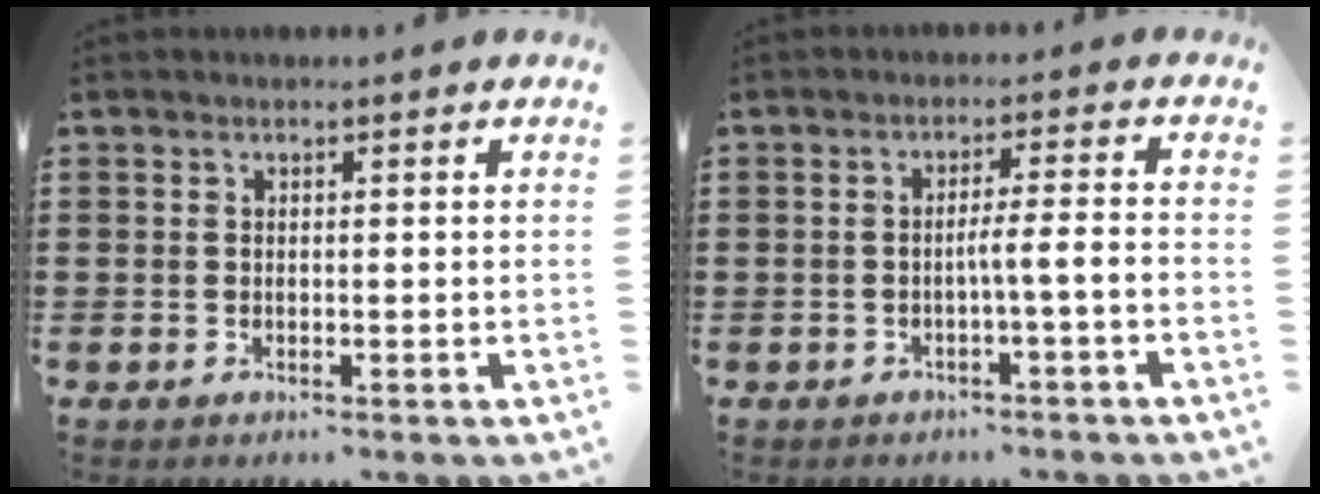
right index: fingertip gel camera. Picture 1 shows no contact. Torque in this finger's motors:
{"motor_torque": [0.90, -0.37, 0.13, 0.09]}